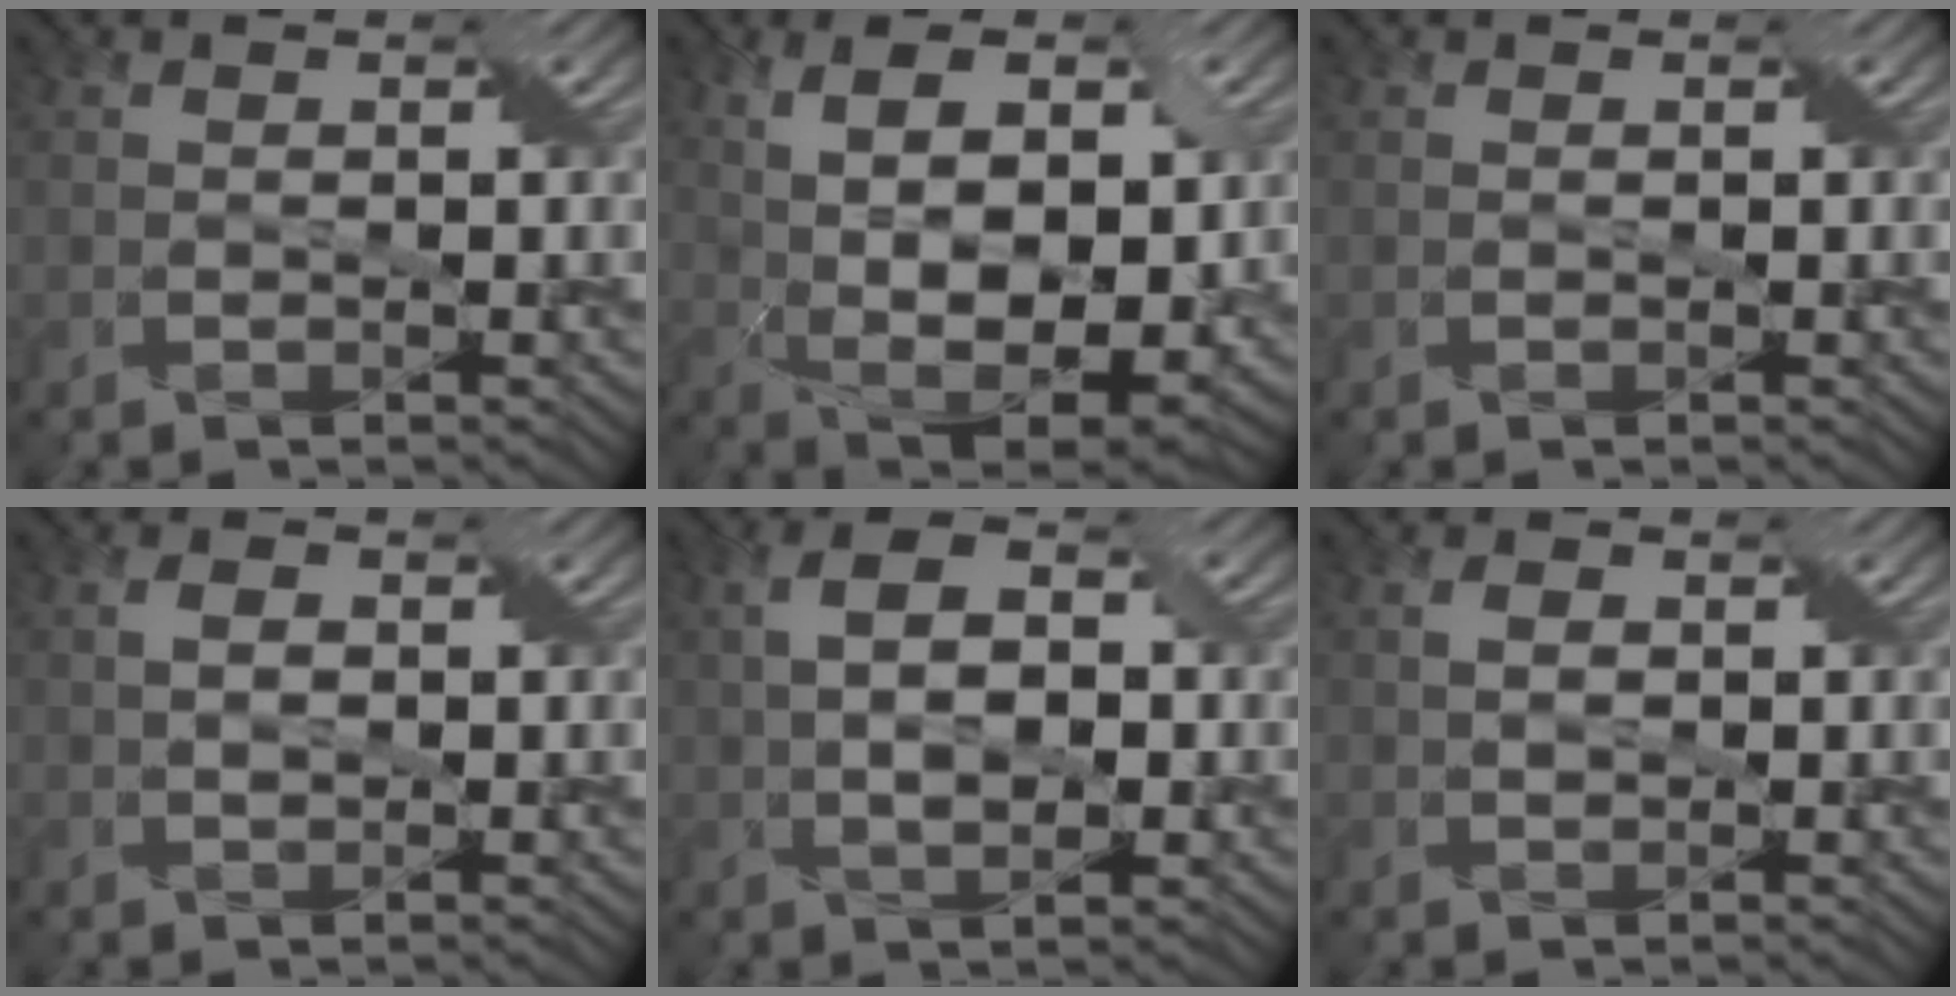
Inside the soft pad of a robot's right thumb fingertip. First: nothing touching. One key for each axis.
{"total": 12.5, "fx": 2.3, "fy": 6.3, "fz": 10.6, "tx": -0.182, "ty": 0.000, "tz": 0.039}
{"total": 0.0}
{"total": 2.0, "fx": 0.3, "fy": 1.2, "fz": 1.6, "tx": -0.028, "ty": 0.000, "tz": 0.008}
{"total": 6.4, "fx": 0.3, "fy": 3.2, "fz": 5.5, "tx": -0.111, "ty": 0.007, "tz": 0.002}
{"total": 1.7, "fx": 0.3, "fy": 1.0, "fz": 1.3, "tx": -0.025, "ty": 0.002, "tz": 0.007}